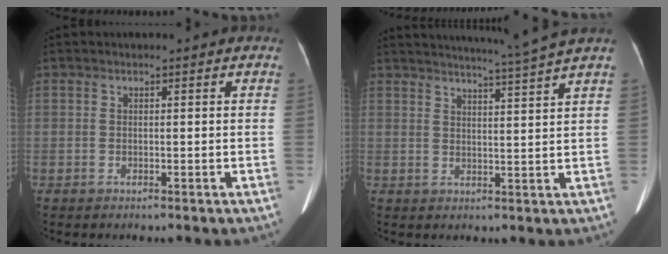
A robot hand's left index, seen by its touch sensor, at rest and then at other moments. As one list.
[{"total": 9.0, "force": [8.0, -2.6, 3.3], "torque": [-0.052, -0.024, 0.105]}]